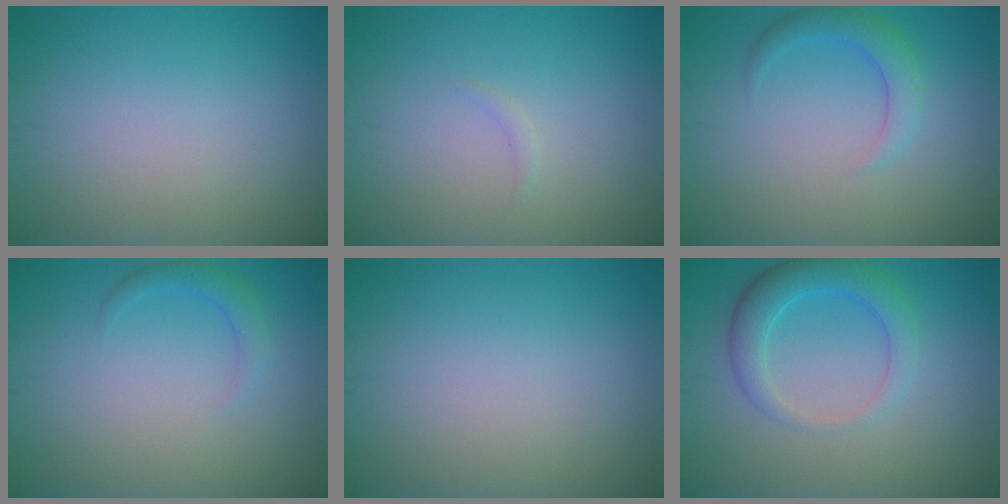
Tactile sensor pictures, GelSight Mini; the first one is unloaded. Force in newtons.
{"total": 0.5, "press": 0.5, "slide": 0.1}
{"total": 2.4, "press": 2.4, "slide": 0.2}
{"total": 1.5, "press": 1.5, "slide": 0.1}
{"total": 0.0}
{"total": 3.8, "press": 3.7, "slide": 0.2}